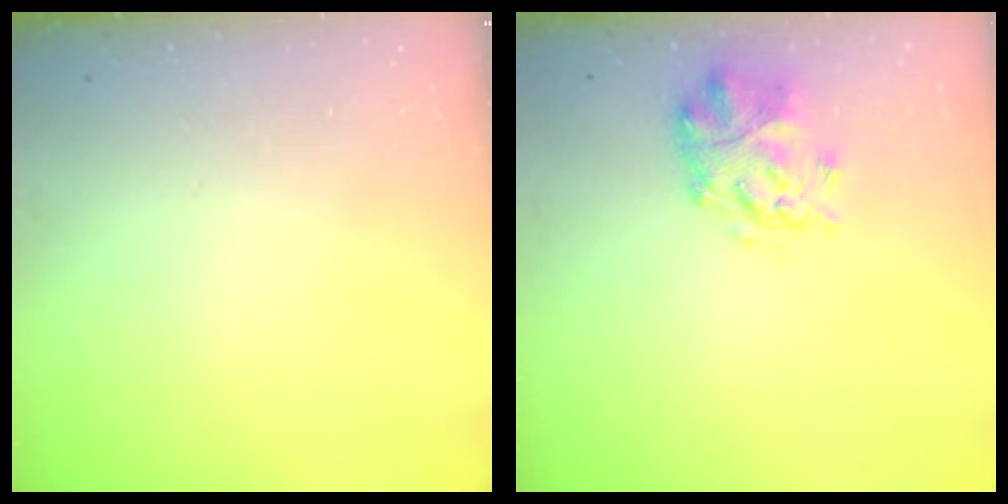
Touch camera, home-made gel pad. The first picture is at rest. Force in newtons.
{"total": 3.8, "press": 3.5, "slide": 1.7}